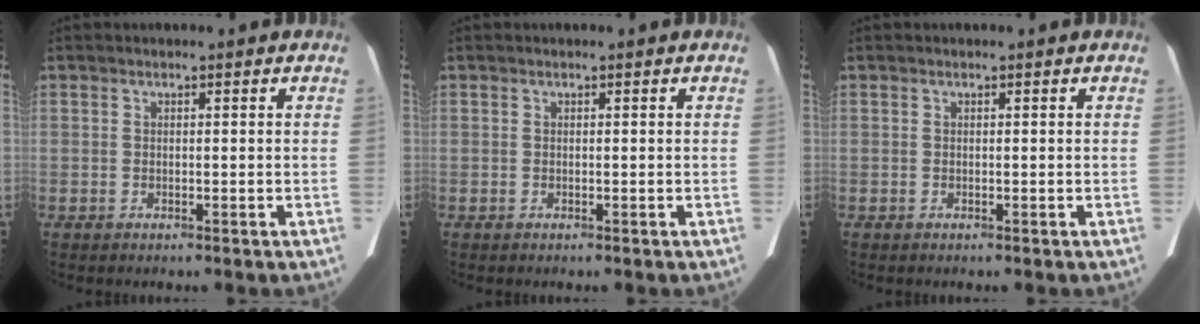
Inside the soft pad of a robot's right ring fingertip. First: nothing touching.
{"total": 0.0}
{"total": 0.0}